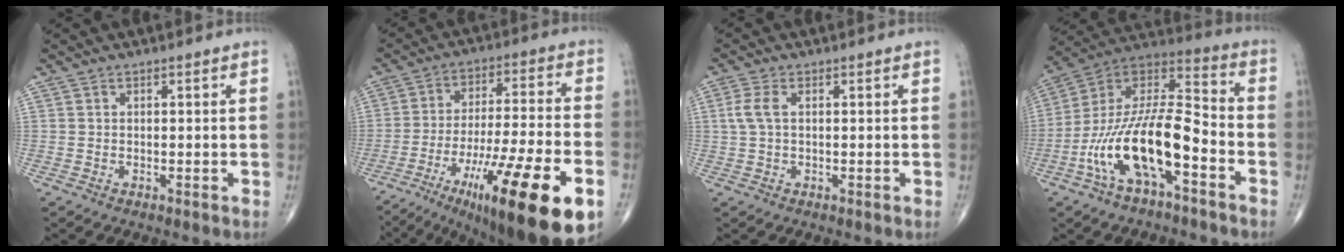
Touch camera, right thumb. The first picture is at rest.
{"total": 24.7, "force": [-11.7, 4.9, 21.2], "torque": [-0.312, 0.026, -0.180]}
{"total": 3.3, "force": [0.6, 1.6, 2.8], "torque": [-0.079, 0.011, 0.011]}
{"total": 19.6, "force": [-7.7, 7.4, 16.5], "torque": [-0.310, 0.069, -0.141]}